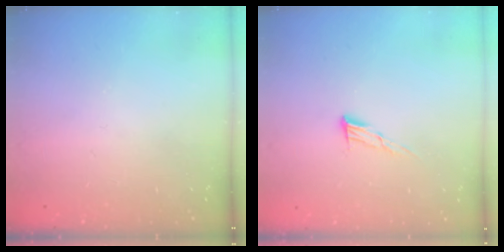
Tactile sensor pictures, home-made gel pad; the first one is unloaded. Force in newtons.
{"total": 7.3, "press": 7.2, "slide": 1.2}